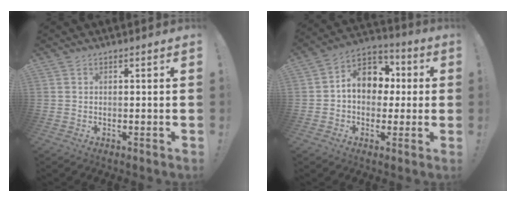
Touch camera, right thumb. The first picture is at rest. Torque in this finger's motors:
{"motor_torque": [1.51, 1.70, 1.05, -0.35, 0.02]}